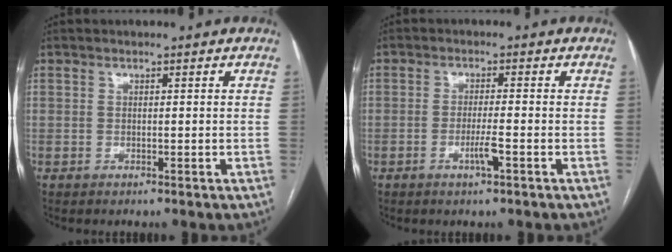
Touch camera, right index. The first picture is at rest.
{"total": 3.1, "force": [-1.3, -0.1, 2.8], "torque": [-0.053, -0.002, -0.024]}